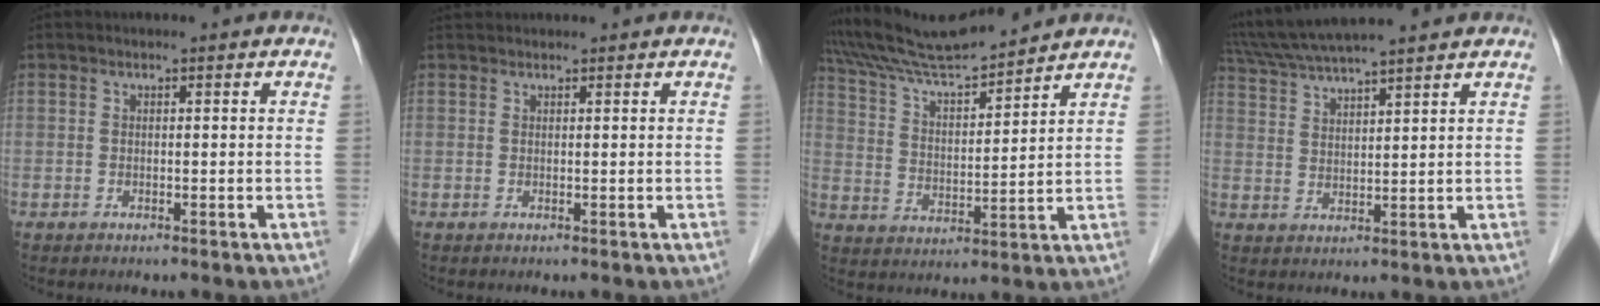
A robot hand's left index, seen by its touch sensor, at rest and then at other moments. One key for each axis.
{"total": 1.3, "fx": 1.2, "fy": 0.3, "fz": 0.1, "tx": -0.009, "ty": 0.021, "tz": 0.025}
{"total": 12.0, "fx": 11.4, "fy": -0.2, "fz": 3.7, "tx": -0.078, "ty": 0.015, "tz": 0.211}
{"total": 13.5, "fx": 11.8, "fy": 0.4, "fz": 6.4, "tx": -0.124, "ty": 0.038, "tz": 0.198}